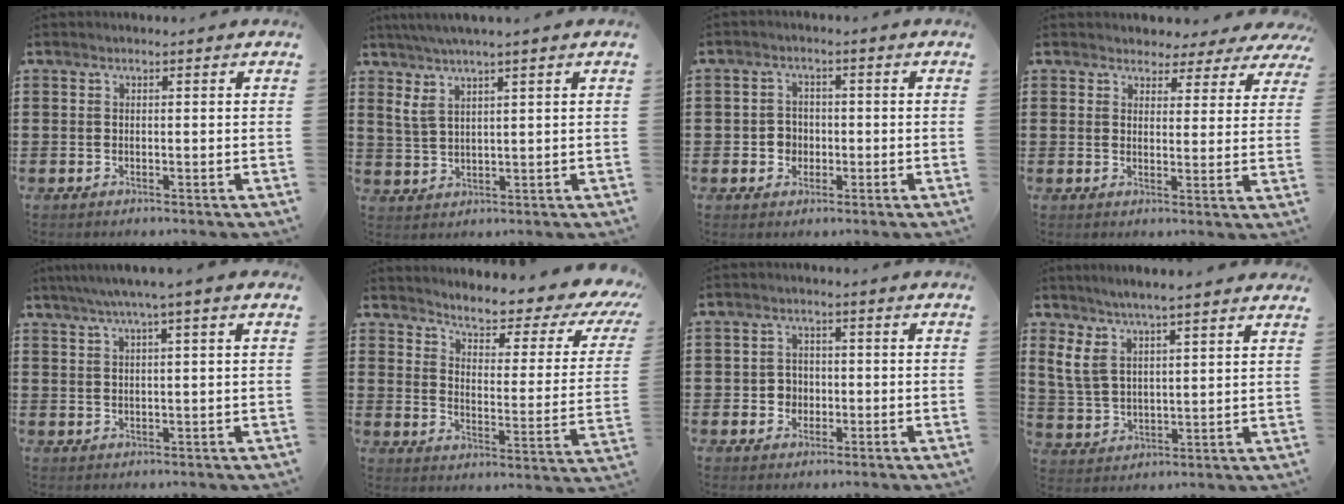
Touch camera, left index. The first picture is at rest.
{"total": 3.9, "force": [2.3, 0.6, 3.1], "torque": [-0.066, 0.003, 0.041]}
{"total": 2.7, "force": [-0.6, 2.5, 1.0], "torque": [-0.027, 0.004, -0.016]}
{"total": 3.4, "force": [3.1, 1.4, 0.2], "torque": [-0.014, -0.008, 0.055]}
{"total": 3.4, "force": [2.1, -0.4, 2.7], "torque": [-0.055, 0.002, 0.034]}
{"total": 4.4, "force": [3.9, 0.3, 2.2], "torque": [-0.057, -0.038, 0.054]}
{"total": 2.6, "force": [-0.5, 2.4, 0.8], "torque": [-0.025, 0.006, -0.014]}
{"total": 6.2, "force": [4.6, 2.3, 3.6], "torque": [-0.094, -0.010, 0.080]}